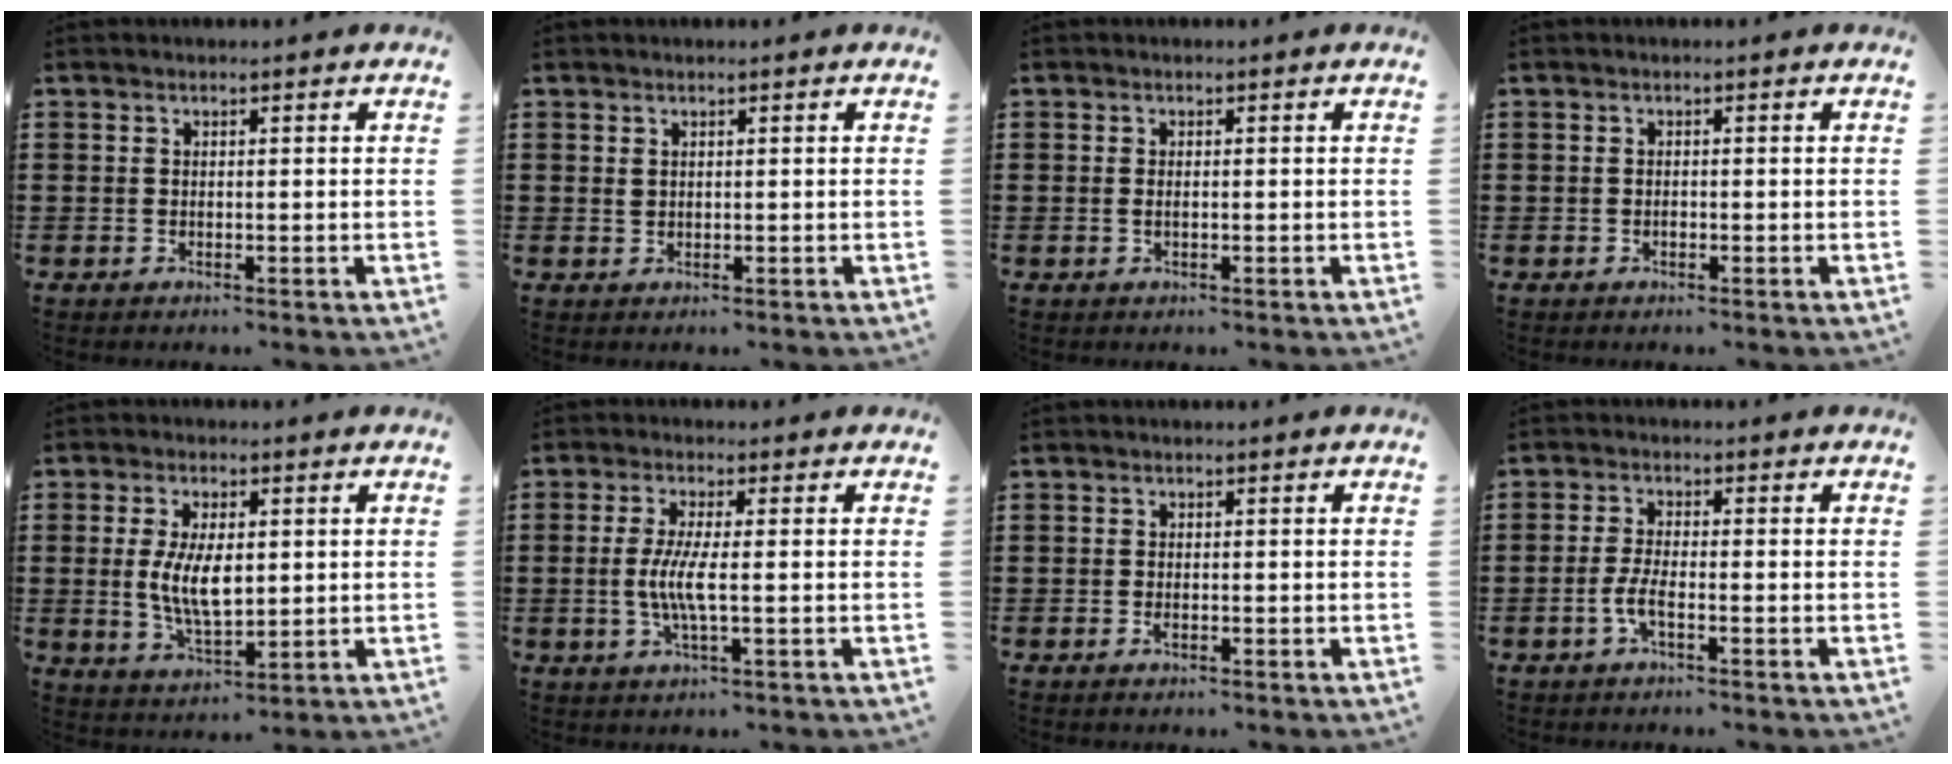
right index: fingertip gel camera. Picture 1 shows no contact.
{"total": 0.8, "force": [0.4, 0.6, 0.4], "torque": [-0.009, 0.004, 0.009]}
{"total": 0.0}
{"total": 0.5, "force": [-0.3, 0.3, 0.3], "torque": [-0.008, 0.000, -0.005]}
{"total": 7.8, "force": [0.4, 3.7, 6.9], "torque": [-0.151, 0.001, 0.002]}
{"total": 5.2, "force": [-0.6, 0.4, 5.1], "torque": [-0.114, -0.013, -0.020]}
{"total": 0.8, "force": [-0.5, 0.2, 0.7], "torque": [-0.014, -0.007, -0.007]}
{"total": 3.3, "force": [-1.5, 0.6, 2.9], "torque": [-0.071, -0.006, -0.033]}